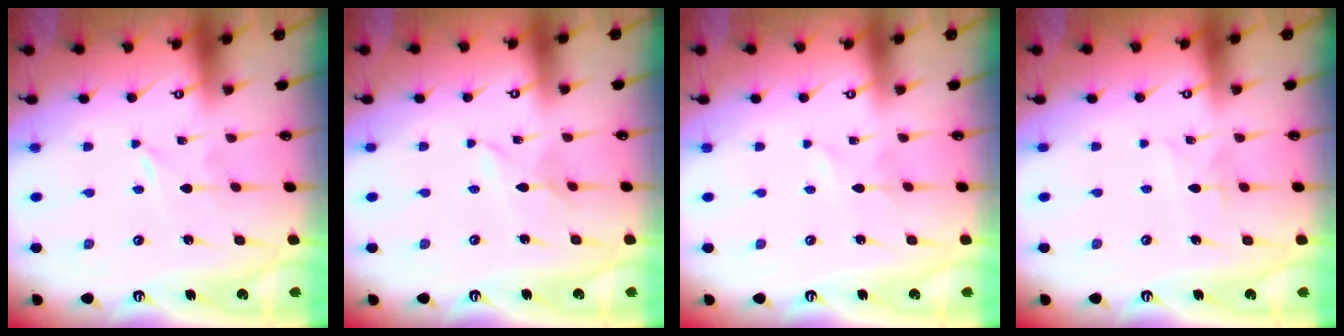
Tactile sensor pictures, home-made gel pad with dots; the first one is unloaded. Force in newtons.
{"total": 1.9, "press": 1.9, "slide": 0.3}
{"total": 1.2, "press": 1.1, "slide": 0.2}
{"total": 2.8, "press": 2.8, "slide": 0.2}